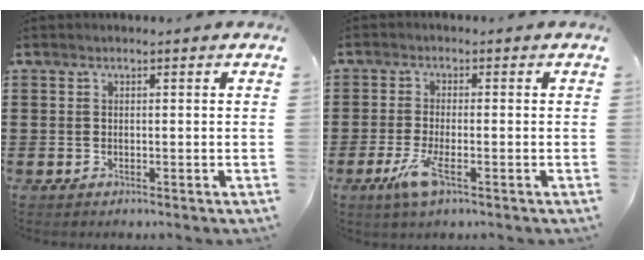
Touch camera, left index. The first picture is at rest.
{"total": 4.9, "force": [-2.2, 1.0, 4.3], "torque": [-0.104, -0.019, -0.044]}